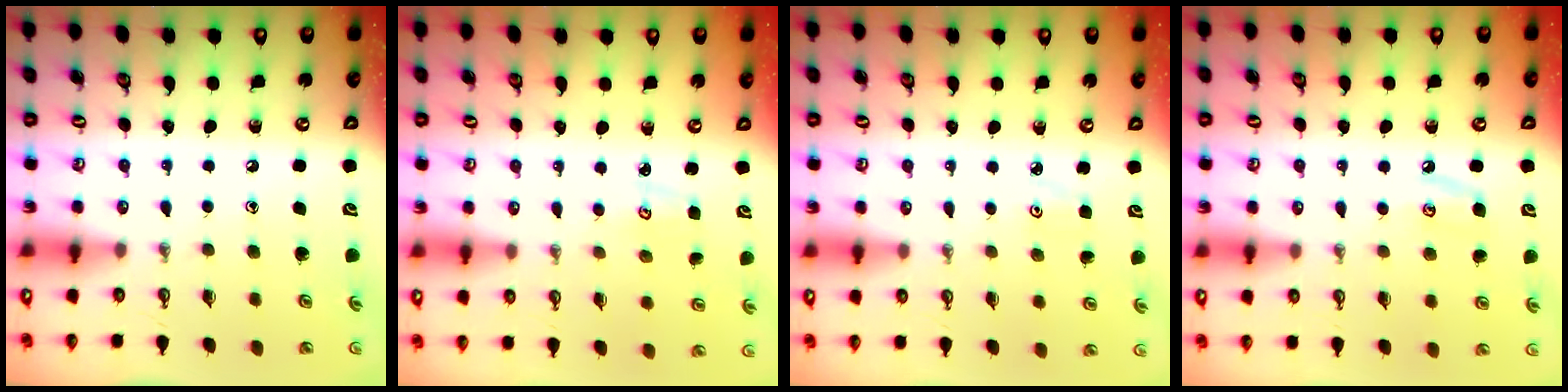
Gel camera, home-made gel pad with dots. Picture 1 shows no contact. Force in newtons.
{"total": 2.0, "press": 2.0, "slide": 0.4}
{"total": 2.1, "press": 2.1, "slide": 0.3}
{"total": 5.4, "press": 5.4, "slide": 0.5}